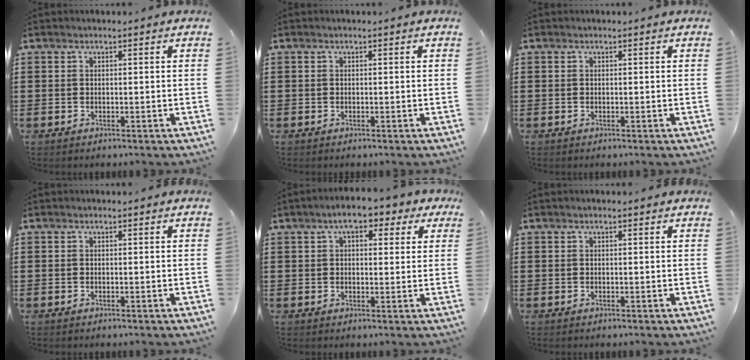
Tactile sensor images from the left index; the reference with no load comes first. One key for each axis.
{"total": 0.0}
{"total": 0.0}
{"total": 0.0}
{"total": 6.0, "fx": 3.8, "fy": 2.4, "fz": 4.0, "tx": -0.072, "ty": 0.003, "tz": 0.062}
{"total": 0.0}